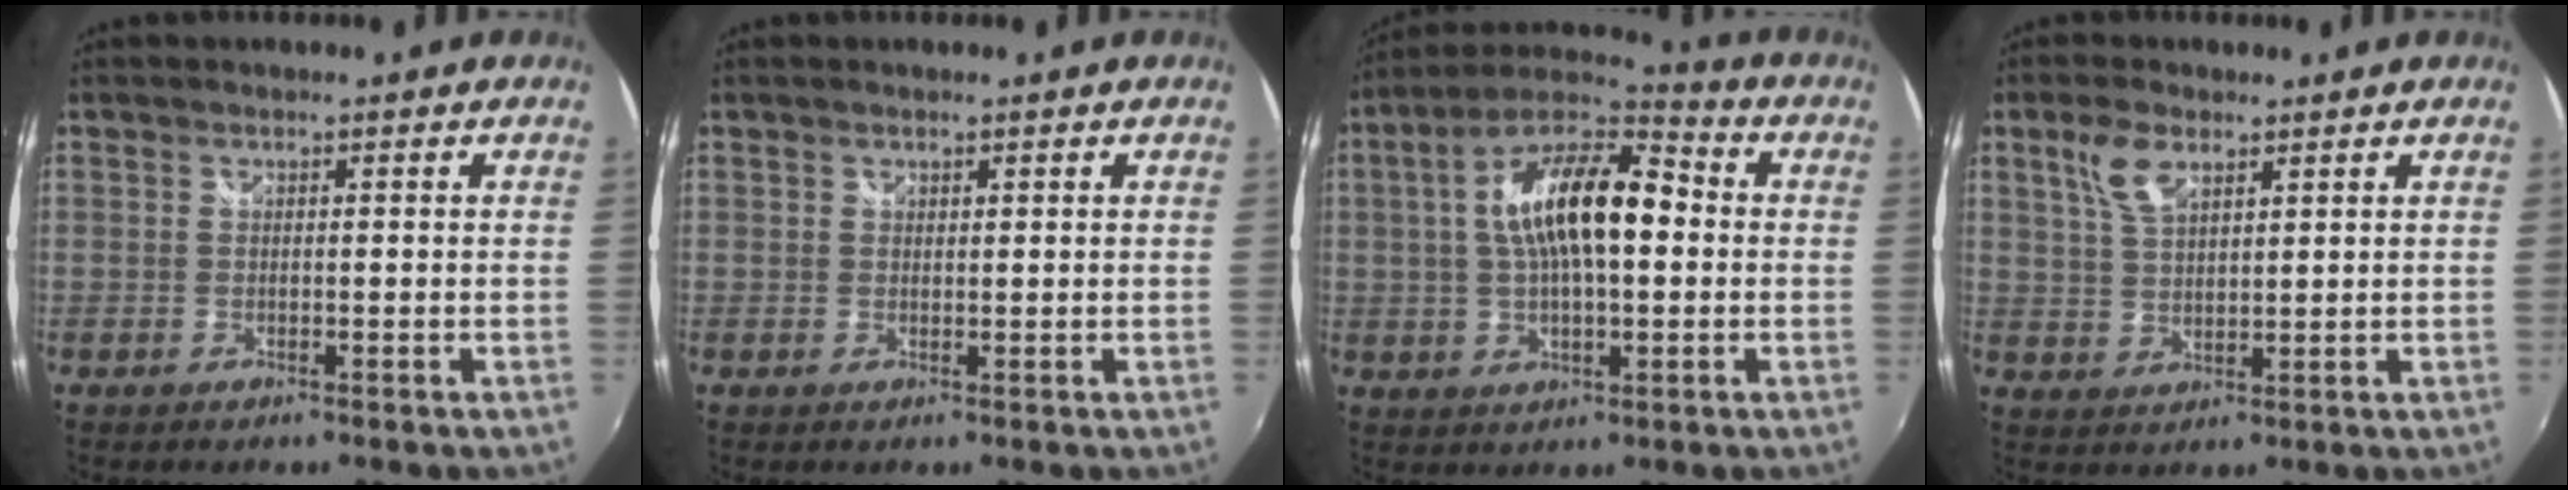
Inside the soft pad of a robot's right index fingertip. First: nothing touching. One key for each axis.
{"total": 0.5, "fx": 0.4, "fy": 0.3, "fz": 0.0, "tx": 0.001, "ty": 0.001, "tz": 0.007}
{"total": 16.3, "fx": 1.3, "fy": 6.9, "fz": 14.7, "tx": -0.263, "ty": 0.025, "tz": 0.013}
{"total": 5.9, "fx": 3.3, "fy": 2.7, "fz": 4.0, "tx": -0.081, "ty": 0.008, "tz": 0.068}